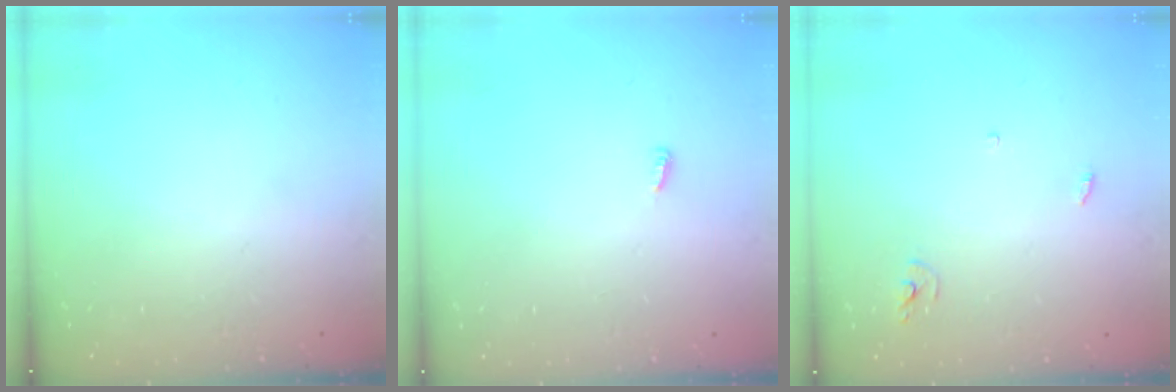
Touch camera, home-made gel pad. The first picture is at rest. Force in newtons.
{"total": 2.9, "press": 2.9, "slide": 0.2}
{"total": 2.9, "press": 2.9, "slide": 0.2}